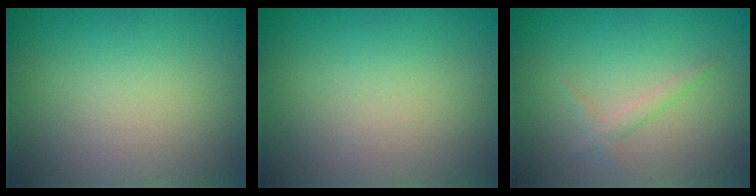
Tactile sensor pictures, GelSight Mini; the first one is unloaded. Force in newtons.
{"total": 0.0}
{"total": 1.1, "press": 1.1, "slide": 0.1}